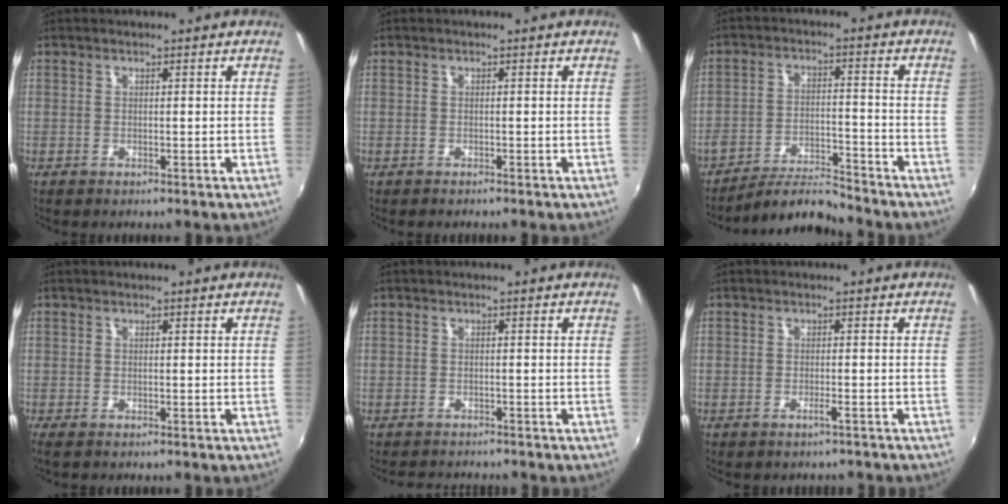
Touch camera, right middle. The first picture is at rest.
{"total": 0.5, "force": [-0.5, 0.1, 0.1], "torque": [-0.002, -0.004, -0.011]}
{"total": 7.7, "force": [-7.6, -0.1, 1.4], "torque": [-0.040, 0.009, -0.132]}
{"total": 1.1, "force": [-0.5, 0.0, 0.9], "torque": [-0.019, -0.003, -0.008]}
{"total": 2.8, "force": [-2.6, 0.9, 0.4], "torque": [-0.018, -0.001, -0.043]}
{"total": 1.4, "force": [-1.2, 0.1, 0.7], "torque": [-0.014, 0.002, -0.015]}